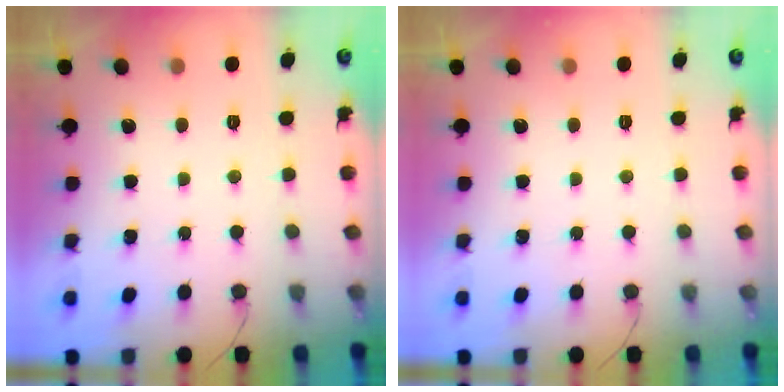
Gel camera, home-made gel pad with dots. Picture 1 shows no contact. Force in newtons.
{"total": 0.0}